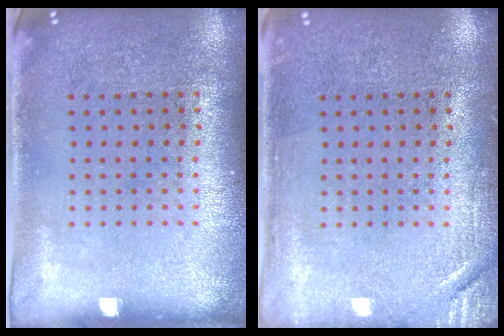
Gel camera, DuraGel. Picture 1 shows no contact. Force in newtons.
{"total": 1.7, "press": 1.7, "slide": 0.2}